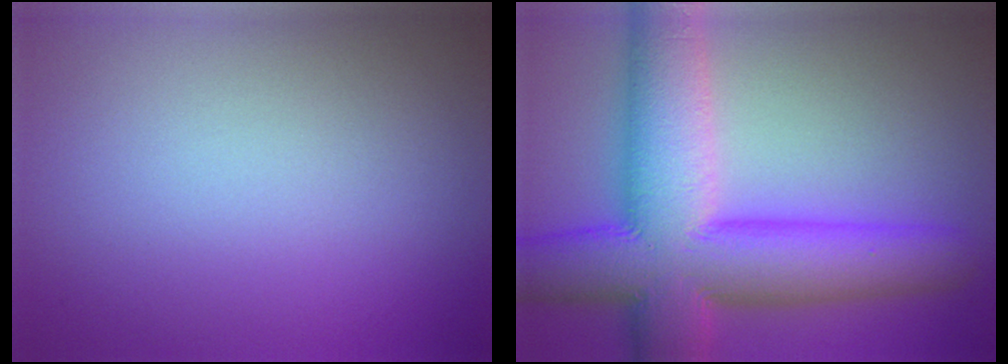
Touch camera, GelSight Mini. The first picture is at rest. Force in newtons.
{"total": 13.6, "press": 13.6, "slide": 0.3}